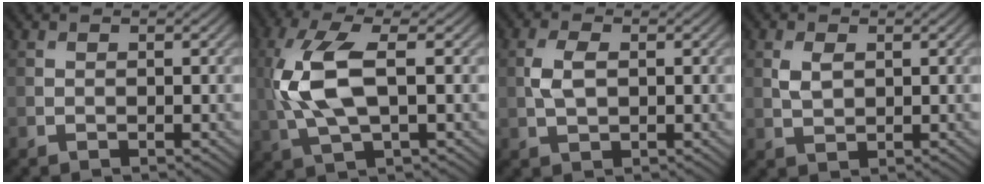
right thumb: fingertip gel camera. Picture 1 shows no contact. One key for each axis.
{"total": 9.5, "fx": 0.5, "fy": 3.8, "fz": 8.7, "tx": -0.210, "ty": 0.008, "tz": 0.007}
{"total": 3.4, "fx": 0.3, "fy": 1.9, "fz": 2.8, "tx": -0.073, "ty": 0.001, "tz": 0.005}
{"total": 2.5, "fx": 0.7, "fy": 1.5, "fz": 1.9, "tx": -0.048, "ty": -0.003, "tz": 0.016}